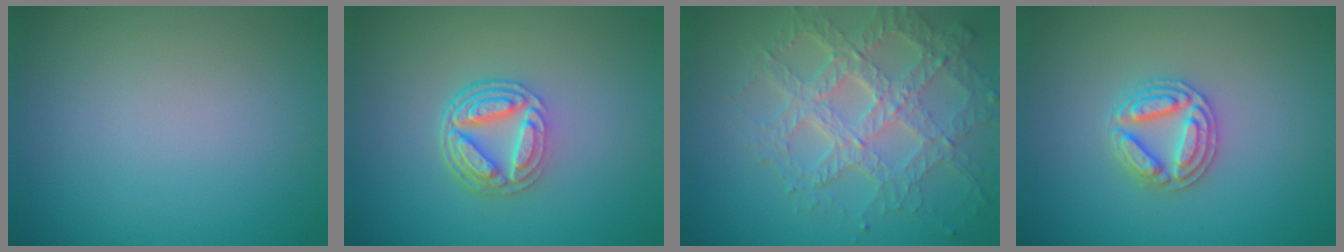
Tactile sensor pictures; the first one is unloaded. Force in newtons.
{"total": 4.8, "press": 3.4, "slide": 3.4}
{"total": 6.7, "press": 4.8, "slide": 4.7}
{"total": 3.1, "press": 3.0, "slide": 0.6}